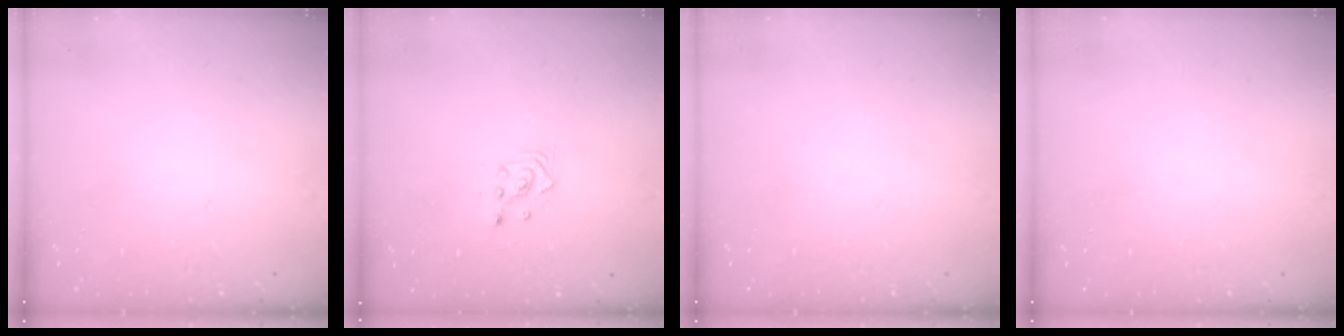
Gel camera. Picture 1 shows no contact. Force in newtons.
{"total": 2.3, "press": 2.3, "slide": 0.3}
{"total": 0.0}
{"total": 0.0}